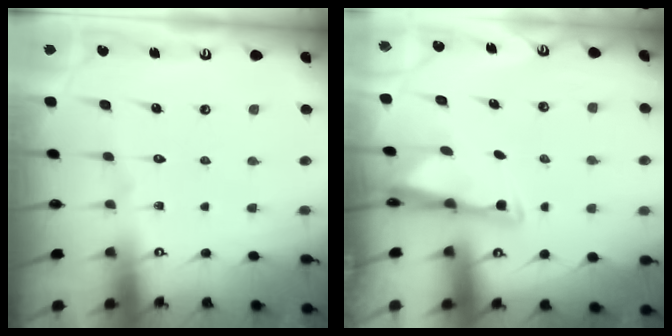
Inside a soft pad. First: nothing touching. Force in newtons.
{"total": 3.0, "press": 2.9, "slide": 0.4}